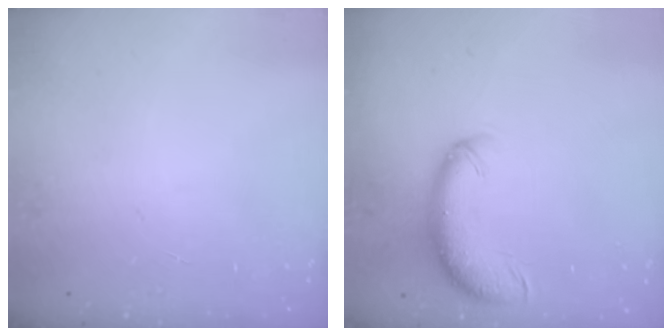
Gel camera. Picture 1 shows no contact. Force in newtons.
{"total": 11.5, "press": 11.2, "slide": 2.6}